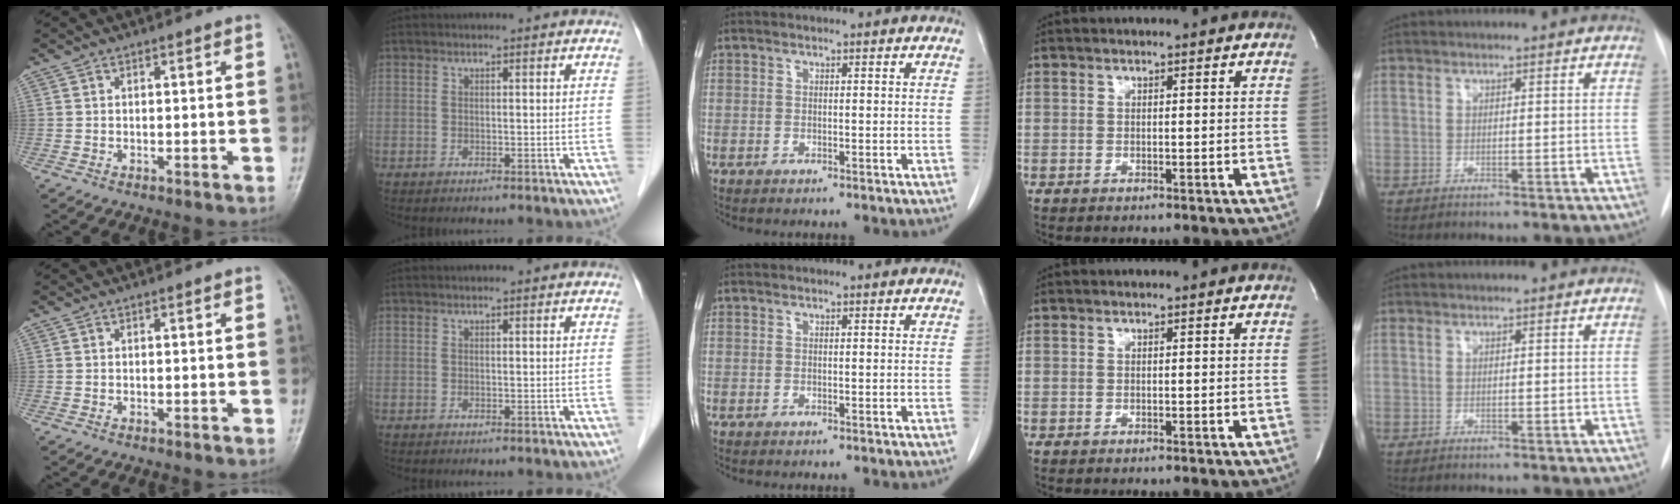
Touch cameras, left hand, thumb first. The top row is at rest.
{}